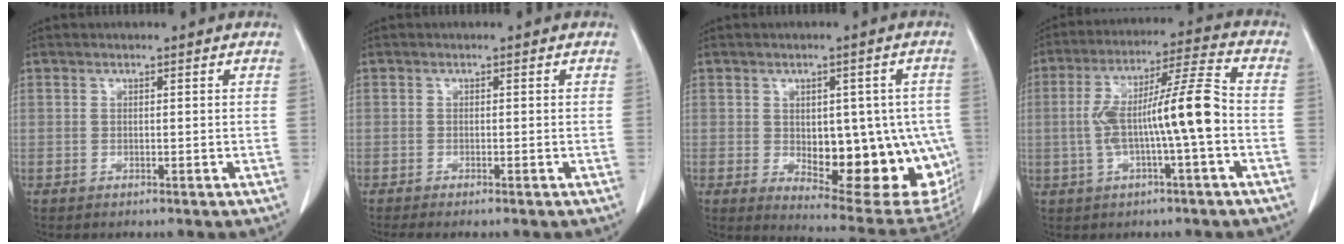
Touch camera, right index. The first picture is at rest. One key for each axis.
{"total": 2.2, "fx": -1.9, "fy": -0.1, "fz": 1.2, "tx": -0.018, "ty": -0.004, "tz": -0.027}
{"total": 18.3, "fx": -3.3, "fy": 8.0, "fz": 16.1, "tx": -0.152, "ty": 0.007, "tz": -0.015}
{"total": 12.2, "fx": -1.6, "fy": 0.4, "fz": 12.1, "tx": -0.221, "ty": 0.026, "tz": -0.030}